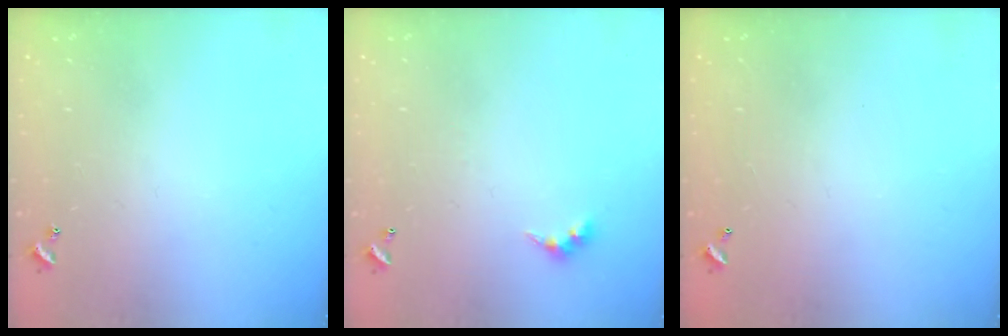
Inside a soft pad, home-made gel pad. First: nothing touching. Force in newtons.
{"total": 2.4, "press": 2.4, "slide": 0.5}
{"total": 2.8, "press": 2.8, "slide": 0.1}